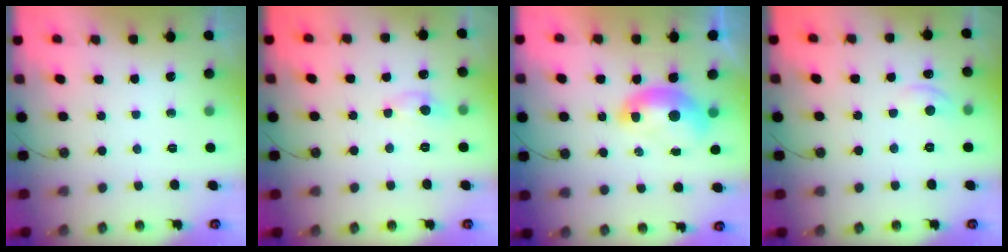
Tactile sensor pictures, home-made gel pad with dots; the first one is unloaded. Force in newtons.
{"total": 0.8, "press": 0.6, "slide": 0.5}
{"total": 2.6, "press": 2.5, "slide": 0.6}
{"total": 1.1, "press": 0.7, "slide": 0.8}